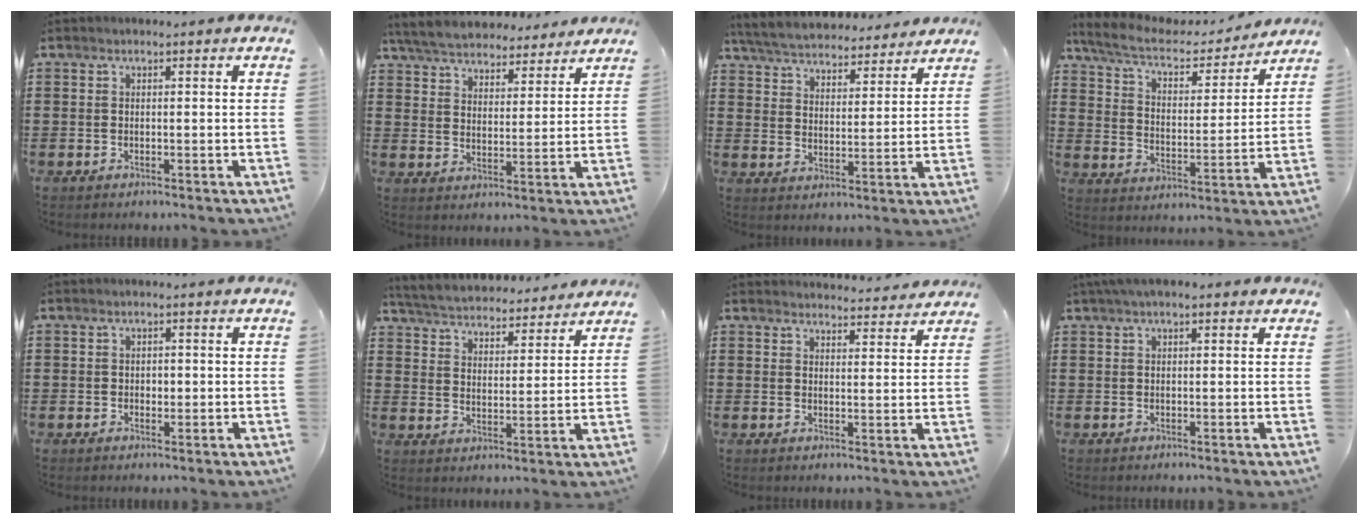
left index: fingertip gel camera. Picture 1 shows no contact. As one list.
[{"total": 5.6, "force": [5.4, 1.1, 1.0], "torque": [-0.047, -0.024, 0.094]}, {"total": 5.4, "force": [5.4, 0.5, 0.7], "torque": [-0.042, -0.032, 0.092]}, {"total": 7.4, "force": [6.1, 2.0, 3.6], "torque": [-0.096, -0.029, 0.104]}, {"total": 1.1, "force": [0.1, 0.9, 0.7], "torque": [-0.017, 0.008, -0.001]}, {"total": 4.6, "force": [4.5, 0.3, 0.2], "torque": [-0.031, -0.034, 0.075]}, {"total": 3.5, "force": [3.5, 0.1, 0.2], "torque": [-0.006, -0.021, 0.063]}, {"total": 2.2, "force": [1.4, 0.8, 1.6], "torque": [-0.033, 0.007, 0.024]}]